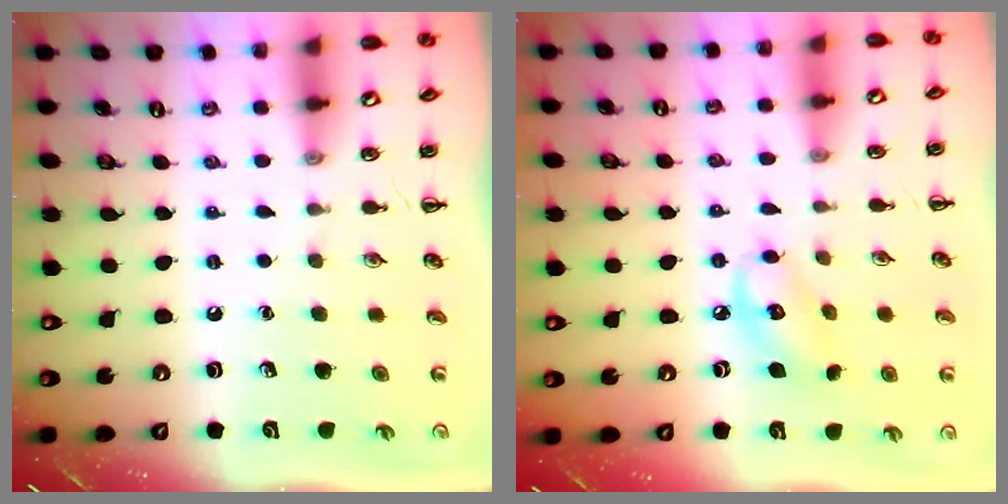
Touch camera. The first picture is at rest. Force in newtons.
{"total": 7.9, "press": 7.8, "slide": 1.2}